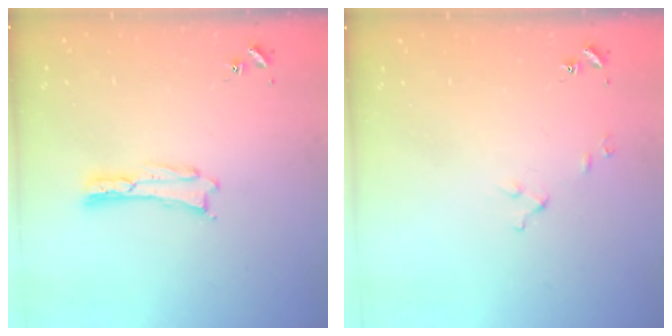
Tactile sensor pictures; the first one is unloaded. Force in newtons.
{"total": 2.6, "press": 2.6, "slide": 0.3}